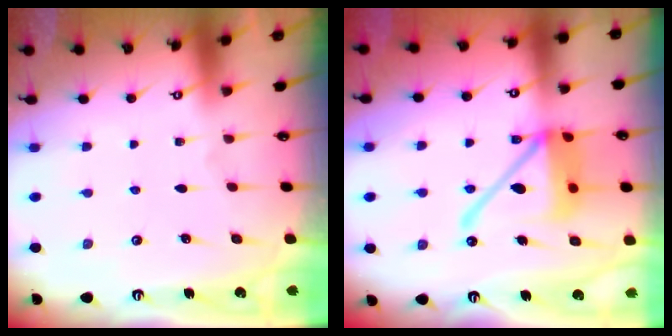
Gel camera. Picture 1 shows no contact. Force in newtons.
{"total": 16.4, "press": 16.3, "slide": 1.9}